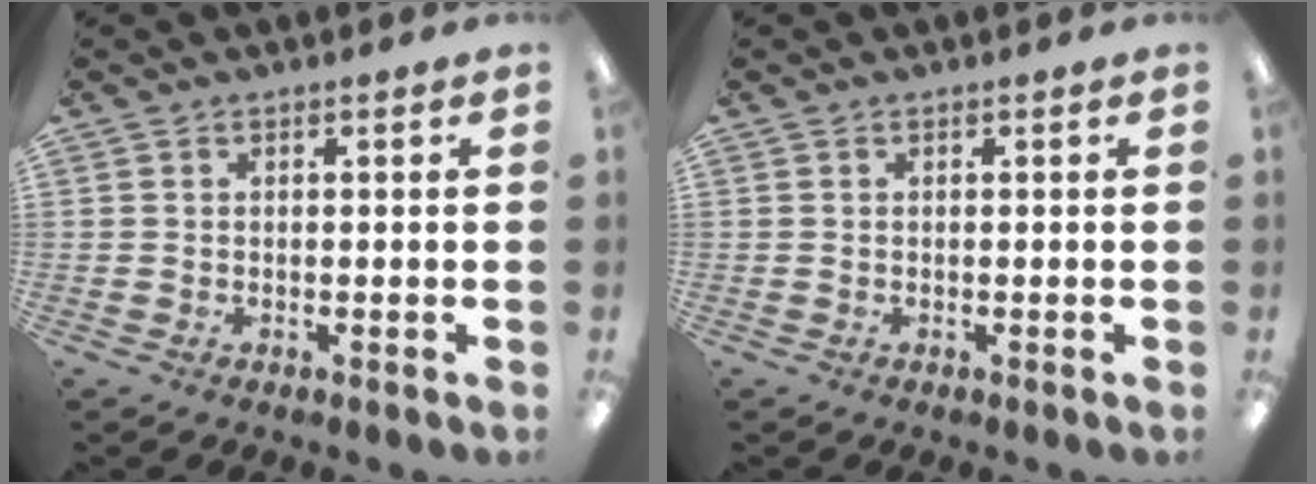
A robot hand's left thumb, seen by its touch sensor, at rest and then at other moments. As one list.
[{"total": 0.0}]